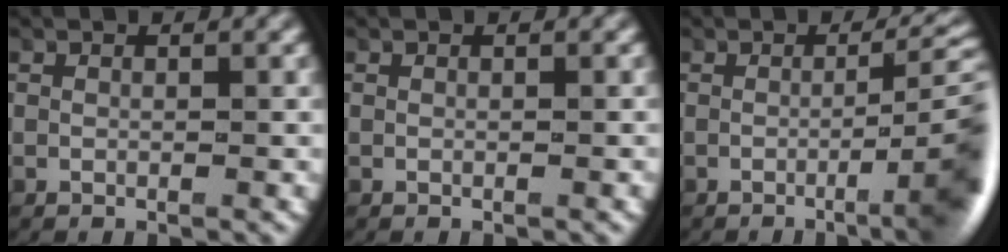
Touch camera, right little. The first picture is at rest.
{"total": 0.0}
{"total": 6.6, "force": [-1.5, 1.8, 6.2], "torque": [-0.064, 0.004, -0.031]}